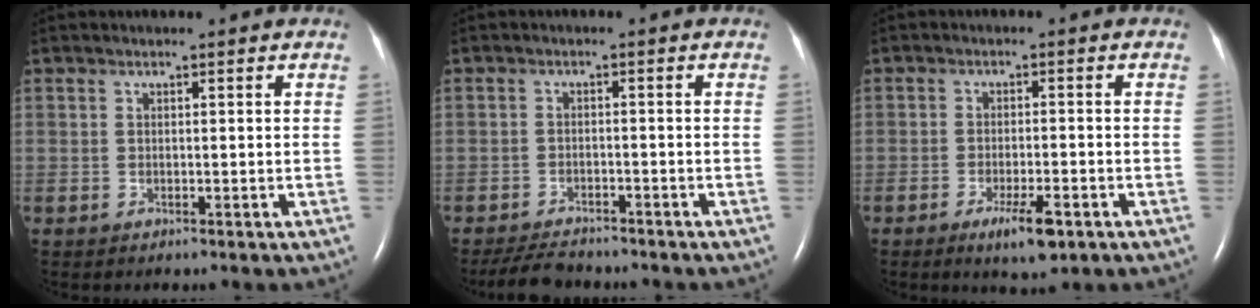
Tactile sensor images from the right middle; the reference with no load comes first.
{"total": 5.3, "force": [-5.0, 1.2, 1.5], "torque": [-0.028, -0.015, -0.081]}
{"total": 5.4, "force": [-3.0, 1.1, 4.3], "torque": [-0.078, -0.007, -0.044]}